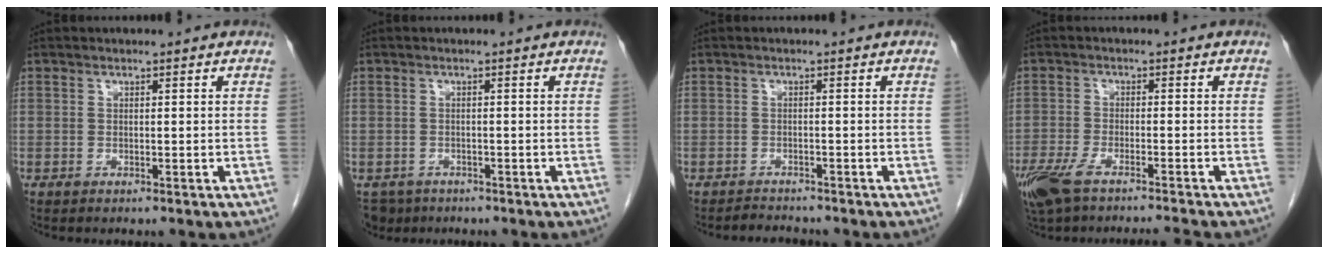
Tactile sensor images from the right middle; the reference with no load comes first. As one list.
[{"total": 3.9, "force": [-2.9, 2.6, 0.3], "torque": [-0.001, 0.000, -0.045]}, {"total": 1.8, "force": [-1.8, 0.2, -0.2], "torque": [-0.001, -0.010, -0.027]}, {"total": 9.0, "force": [-7.4, 0.7, 5.2], "torque": [-0.095, -0.015, -0.127]}]